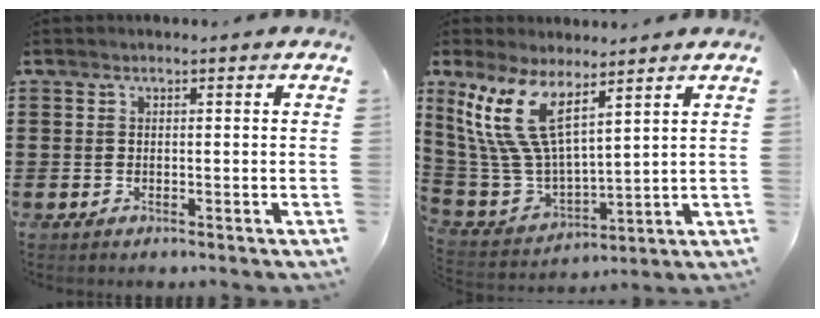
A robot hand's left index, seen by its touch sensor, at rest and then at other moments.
{"total": 12.5, "force": [7.2, 4.5, 9.1], "torque": [-0.232, -0.032, 0.127]}